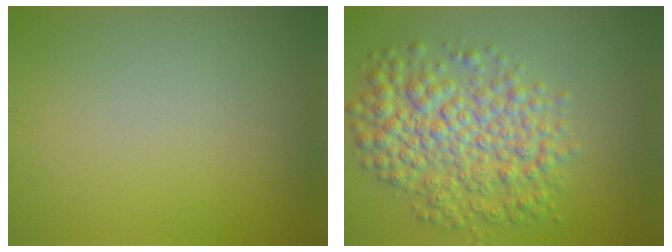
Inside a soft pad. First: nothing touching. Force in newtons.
{"total": 7.2, "press": 7.2, "slide": 0.1}